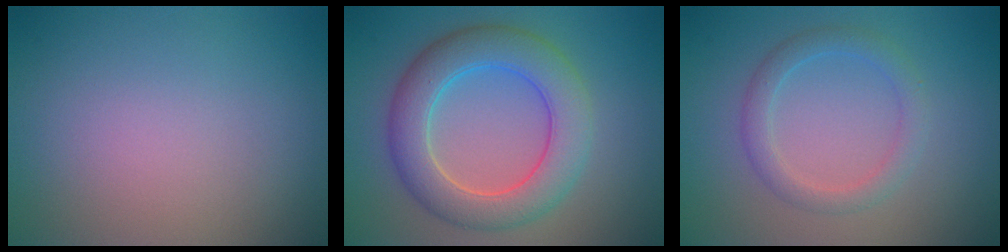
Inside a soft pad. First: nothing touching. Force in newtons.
{"total": 6.8, "press": 6.8, "slide": 0.3}
{"total": 2.4, "press": 2.4, "slide": 0.1}